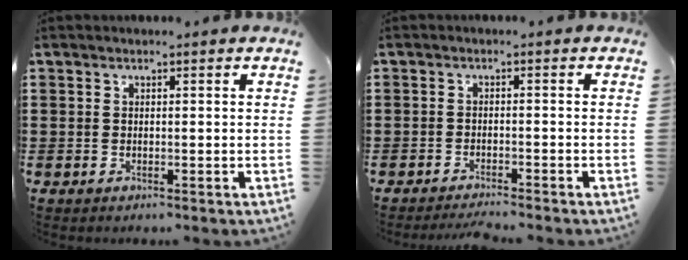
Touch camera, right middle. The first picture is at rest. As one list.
[{"total": 1.8, "force": [-1.8, -0.2, 0.3], "torque": [-0.007, 0.001, -0.036]}]